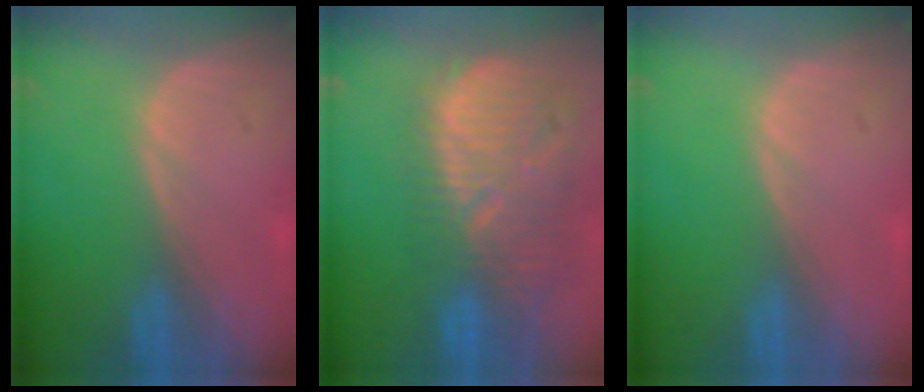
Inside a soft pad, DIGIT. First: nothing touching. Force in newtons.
{"total": 12.6, "press": 11.2, "slide": 5.8}
{"total": 0.0}